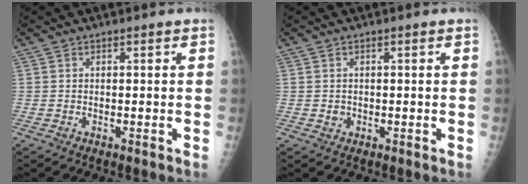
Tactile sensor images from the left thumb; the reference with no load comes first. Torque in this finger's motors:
{"motor_torque": [-0.18, 0.03, 0.05, 0.01, -0.02]}